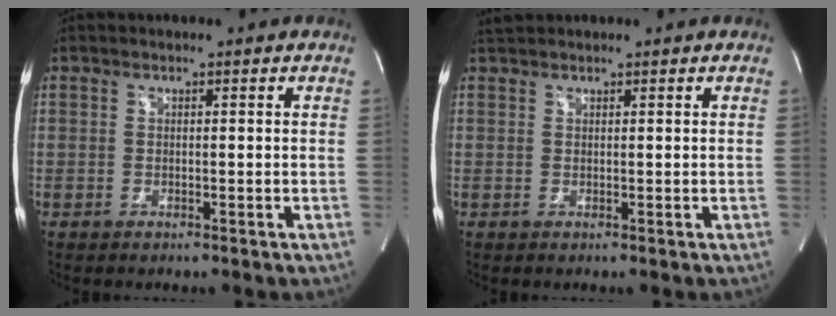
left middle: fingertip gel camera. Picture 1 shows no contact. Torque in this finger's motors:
{"motor_torque": [0.00, -0.10, -0.08, 0.01]}